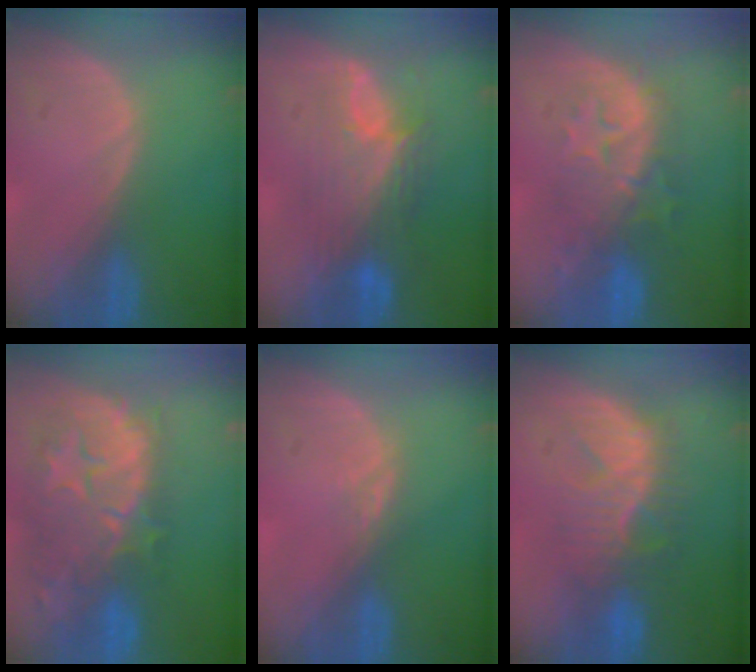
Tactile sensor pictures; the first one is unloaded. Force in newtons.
{"total": 7.7, "press": 7.5, "slide": 1.7}
{"total": 8.6, "press": 8.3, "slide": 2.3}
{"total": 11.7, "press": 10.7, "slide": 4.8}
{"total": 2.0, "press": 1.5, "slide": 1.3}
{"total": 8.2, "press": 8.1, "slide": 1.5}